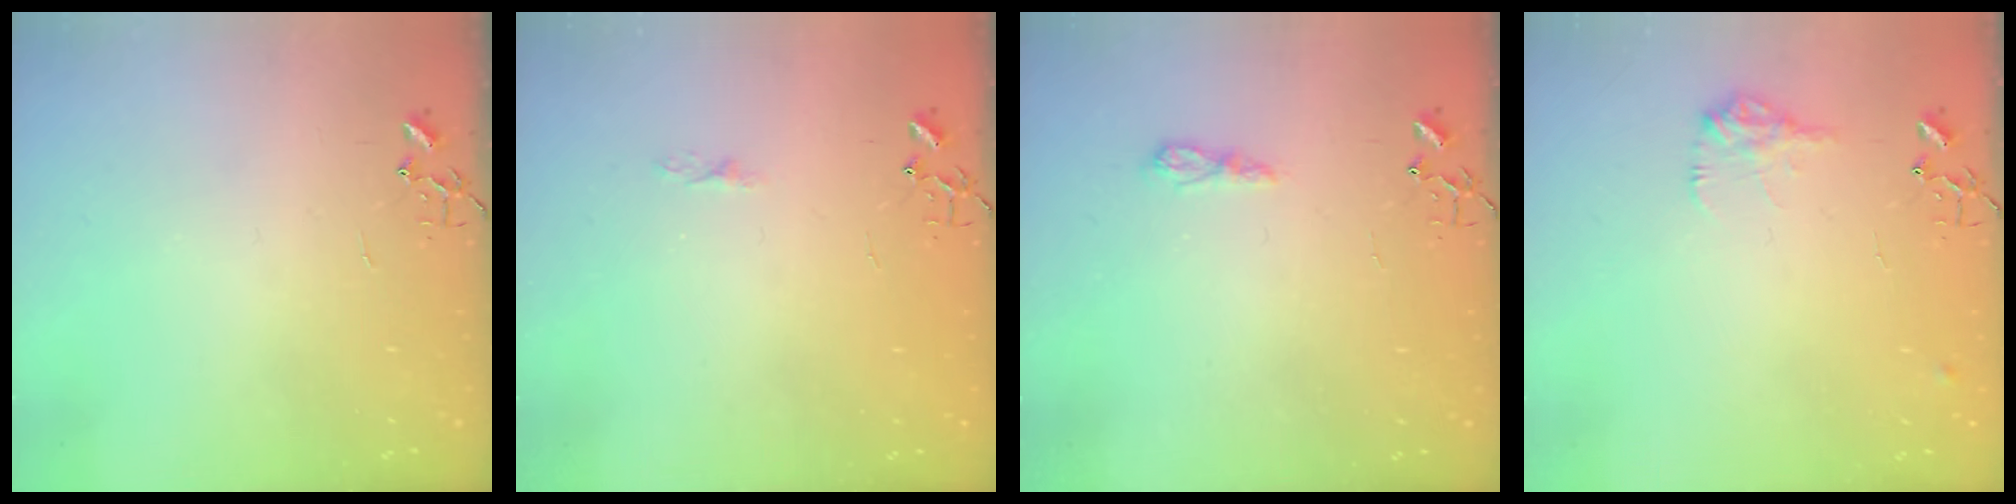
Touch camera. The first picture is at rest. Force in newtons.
{"total": 3.6, "press": 3.5, "slide": 0.5}
{"total": 5.5, "press": 5.5, "slide": 0.6}
{"total": 9.5, "press": 9.5, "slide": 0.4}